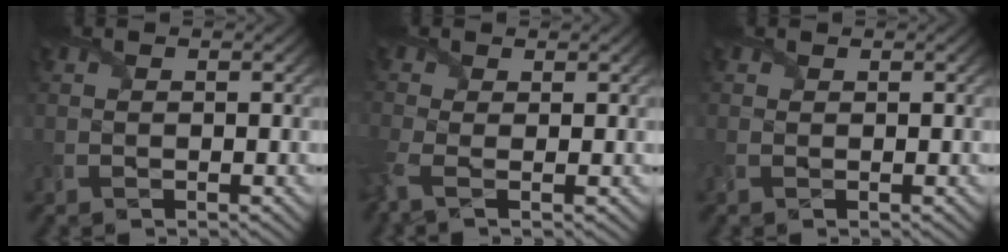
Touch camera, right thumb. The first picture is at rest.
{"total": 3.4, "force": [-0.9, 1.5, 2.9], "torque": [-0.085, -0.010, -0.025]}
{"total": 0.9, "force": [0.3, 0.7, 0.5], "torque": [-0.014, 0.002, 0.005]}